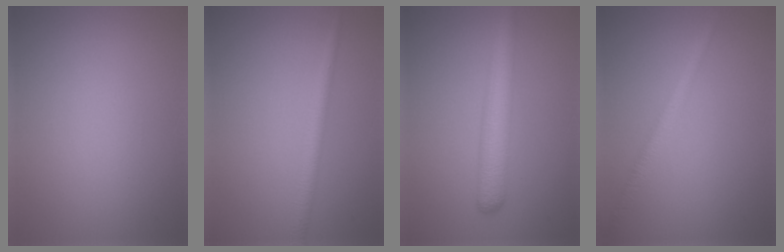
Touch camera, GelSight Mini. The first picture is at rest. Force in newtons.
{"total": 2.1, "press": 2.1, "slide": 0.1}
{"total": 4.6, "press": 4.6, "slide": 0.1}
{"total": 2.0, "press": 2.0, "slide": 0.1}